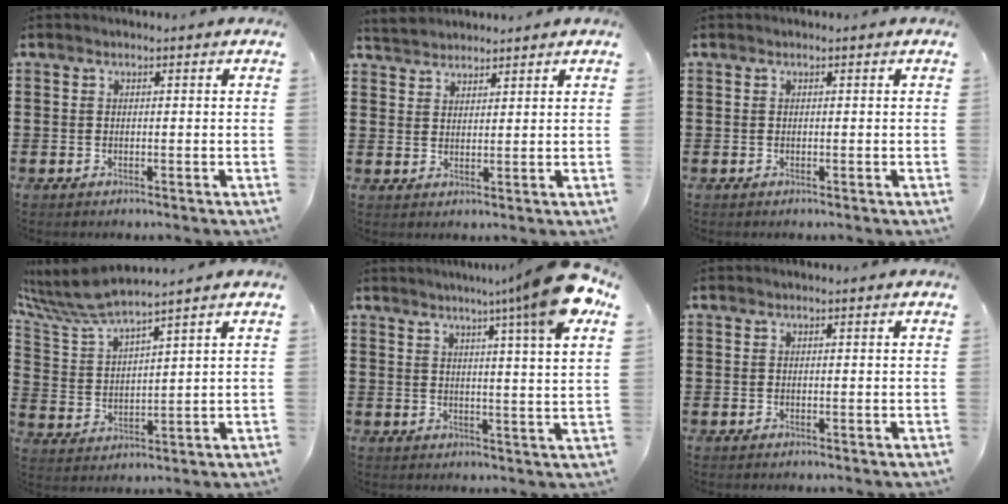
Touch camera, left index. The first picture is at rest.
{"total": 2.9, "force": [2.8, 0.6, -0.3], "torque": [-0.005, -0.001, 0.055]}
{"total": 0.0}
{"total": 7.2, "force": [6.5, 0.3, 3.0], "torque": [-0.093, -0.037, 0.110]}
{"total": 10.3, "force": [6.5, -1.3, 7.8], "torque": [-0.135, -0.023, 0.100]}
{"total": 0.0}